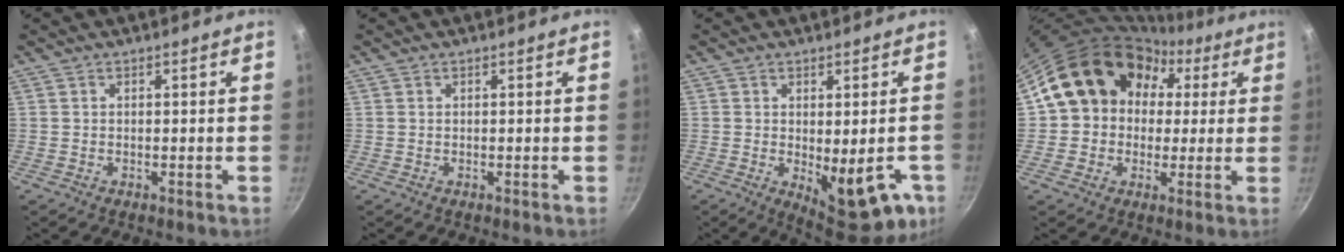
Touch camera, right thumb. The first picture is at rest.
{"total": 0.0}
{"total": 13.9, "force": [-3.7, 6.0, 12.0], "torque": [-0.129, -0.018, -0.033]}
{"total": 16.8, "force": [3.4, 14.3, 8.2], "torque": [-0.101, 0.043, 0.045]}